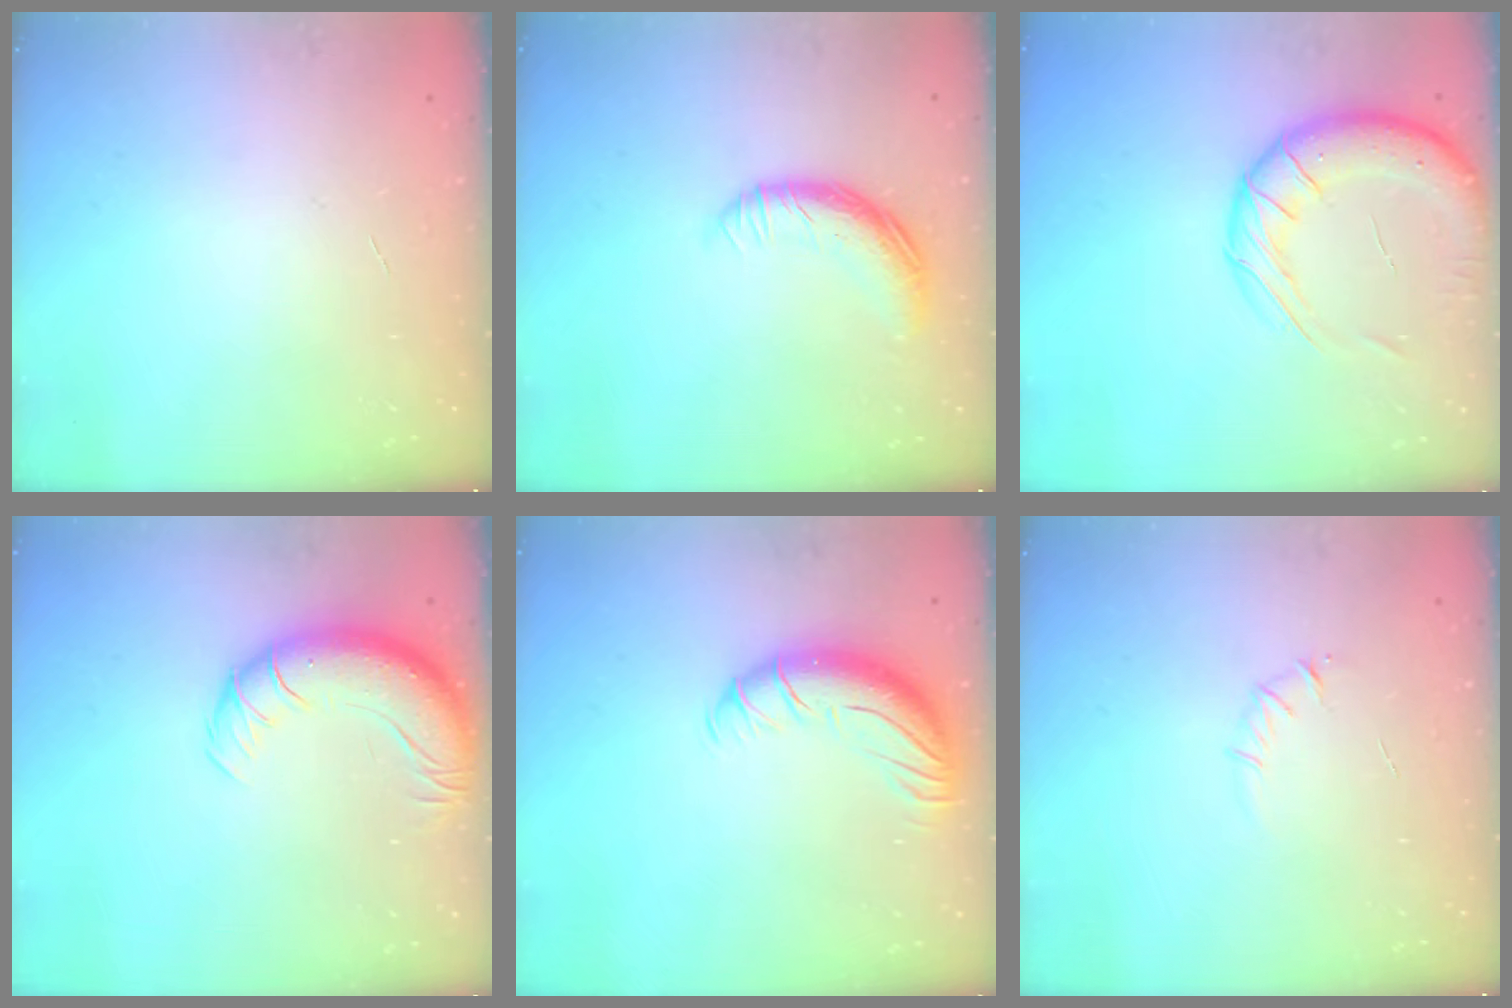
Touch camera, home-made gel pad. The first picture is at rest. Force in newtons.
{"total": 10.7, "press": 10.7, "slide": 0.5}
{"total": 14.8, "press": 14.6, "slide": 2.5}
{"total": 13.9, "press": 13.5, "slide": 3.2}
{"total": 11.7, "press": 11.4, "slide": 2.4}
{"total": 4.0, "press": 3.8, "slide": 1.2}